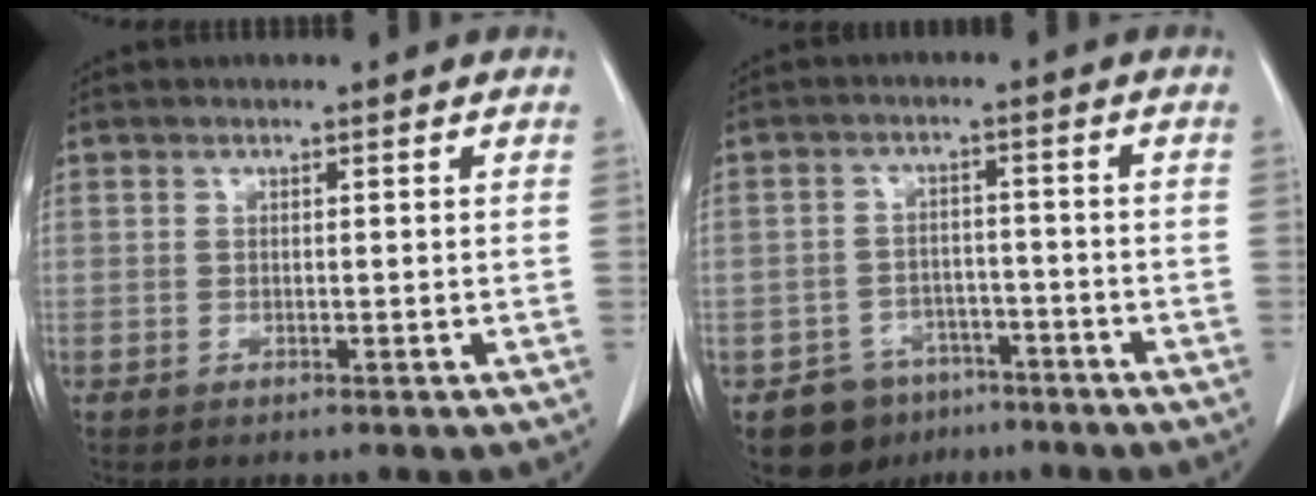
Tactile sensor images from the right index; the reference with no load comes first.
{"total": 6.7, "force": [-4.4, 5.0, 0.9], "torque": [-0.004, 0.012, -0.061]}